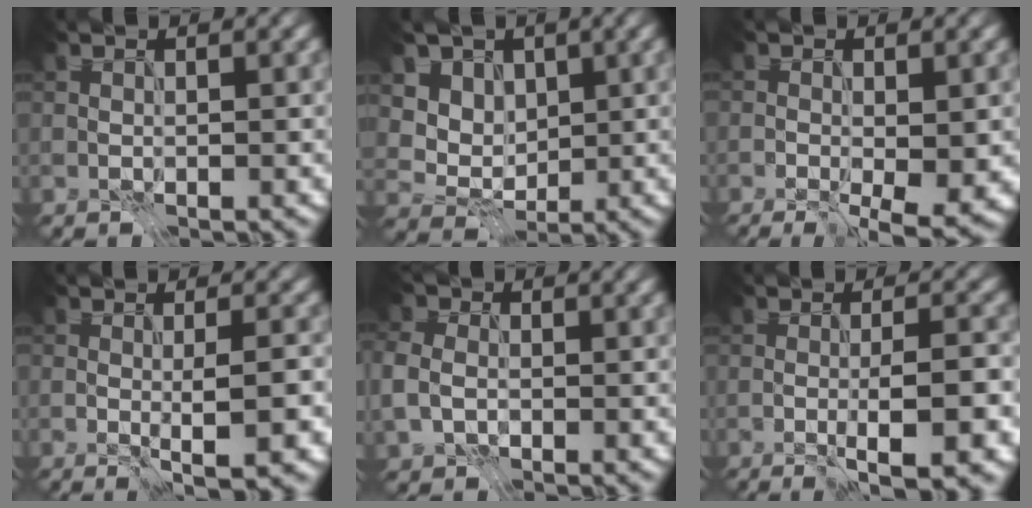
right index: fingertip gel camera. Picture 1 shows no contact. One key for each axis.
{"total": 5.7, "fx": 2.9, "fy": 4.5, "fz": 2.0, "tx": -0.057, "ty": -0.013, "tz": 0.063}
{"total": 3.4, "fx": -0.6, "fy": 0.8, "fz": 3.2, "tx": -0.039, "ty": -0.008, "tz": -0.007}
{"total": 3.5, "fx": -1.0, "fy": 0.7, "fz": 3.3, "tx": -0.039, "ty": 0.001, "tz": -0.015}
{"total": 3.9, "fx": -0.3, "fy": 3.3, "fz": 1.9, "tx": -0.045, "ty": 0.012, "tz": -0.012}
{"total": 5.3, "fx": -1.8, "fy": 1.1, "fz": 4.9, "tx": -0.061, "ty": 0.001, "tz": -0.025}